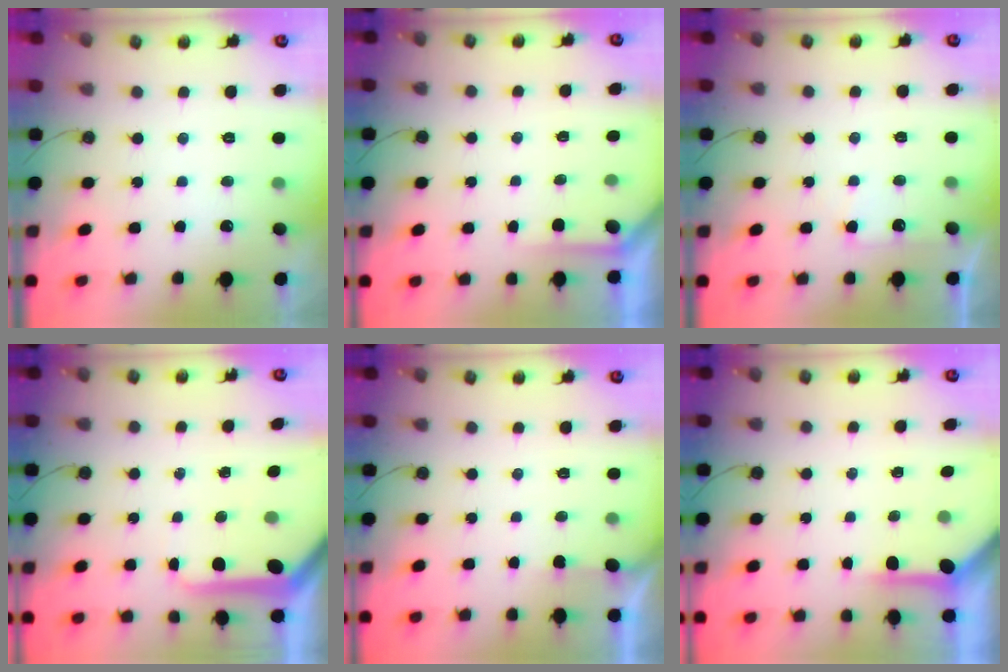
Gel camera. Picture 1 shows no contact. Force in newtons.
{"total": 1.7, "press": 1.7, "slide": 0.3}
{"total": 5.1, "press": 5.0, "slide": 0.6}
{"total": 6.7, "press": 6.7, "slide": 0.7}
{"total": 1.3, "press": 1.2, "slide": 0.2}
{"total": 3.9, "press": 3.8, "slide": 0.3}